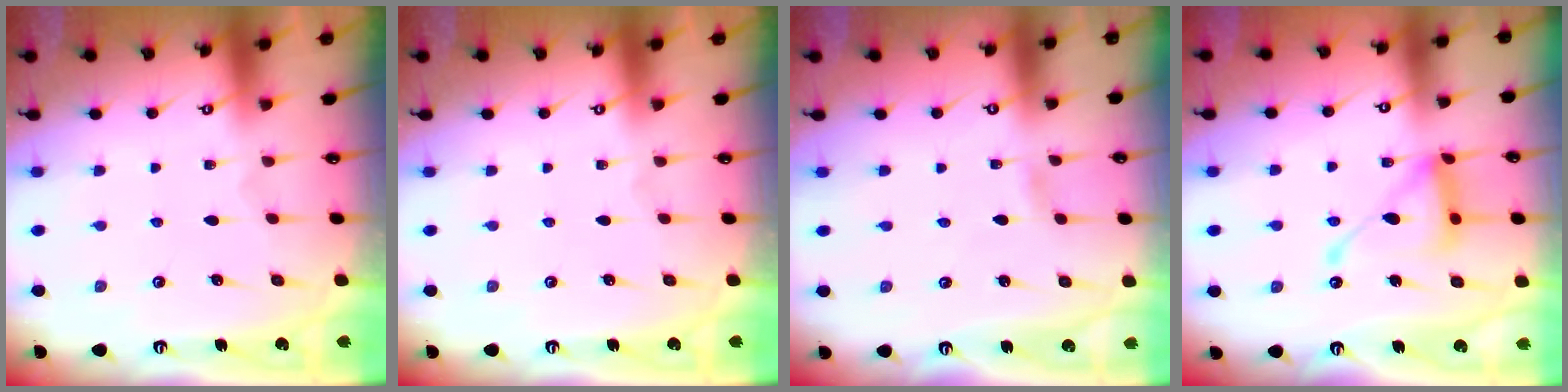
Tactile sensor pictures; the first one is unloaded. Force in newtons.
{"total": 0.0}
{"total": 0.5, "press": 0.5, "slide": 0.1}
{"total": 15.1, "press": 15.0, "slide": 1.4}